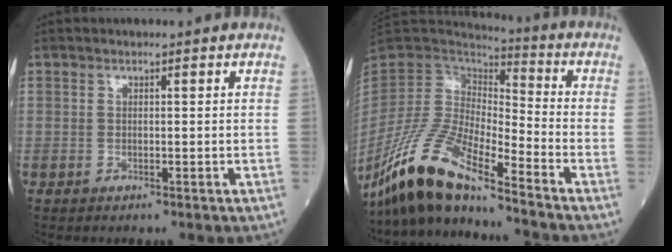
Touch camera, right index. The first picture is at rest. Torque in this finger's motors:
{"motor_torque": [1.09, -1.05, 0.43, 0.21]}